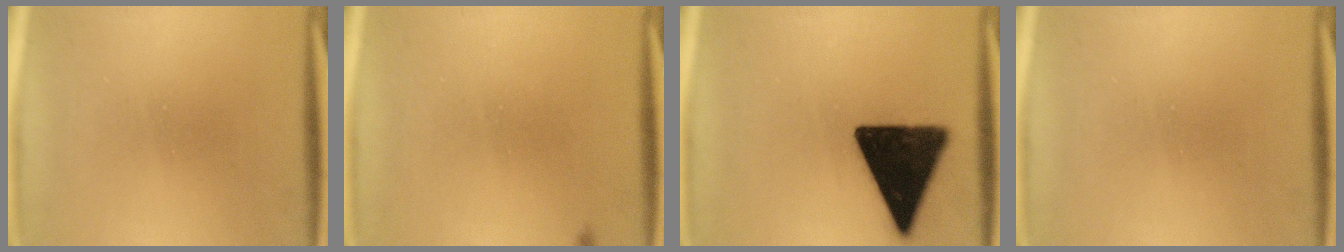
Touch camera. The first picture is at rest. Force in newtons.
{"total": 0.6}
{"total": 17.1}
{"total": 0.0}